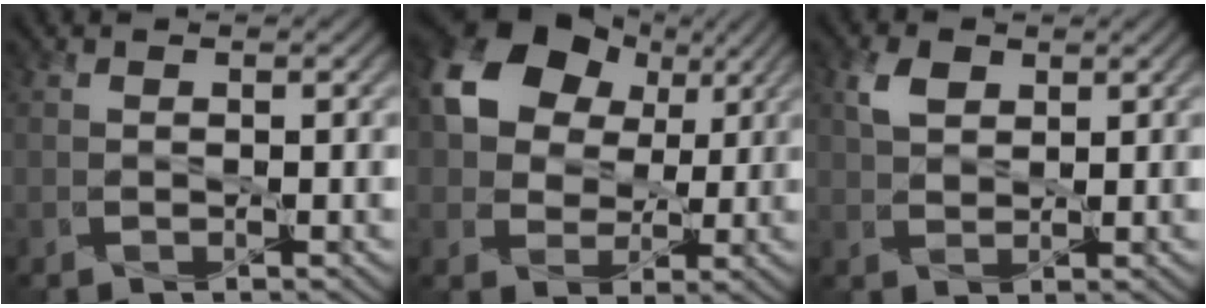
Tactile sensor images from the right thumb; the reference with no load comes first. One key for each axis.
{"total": 13.0, "fx": 5.2, "fy": 9.5, "fz": 7.2, "tx": -0.158, "ty": 0.026, "tz": 0.088}
{"total": 3.0, "fx": 1.7, "fy": 1.9, "fz": 1.4, "tx": -0.034, "ty": 0.006, "tz": 0.033}